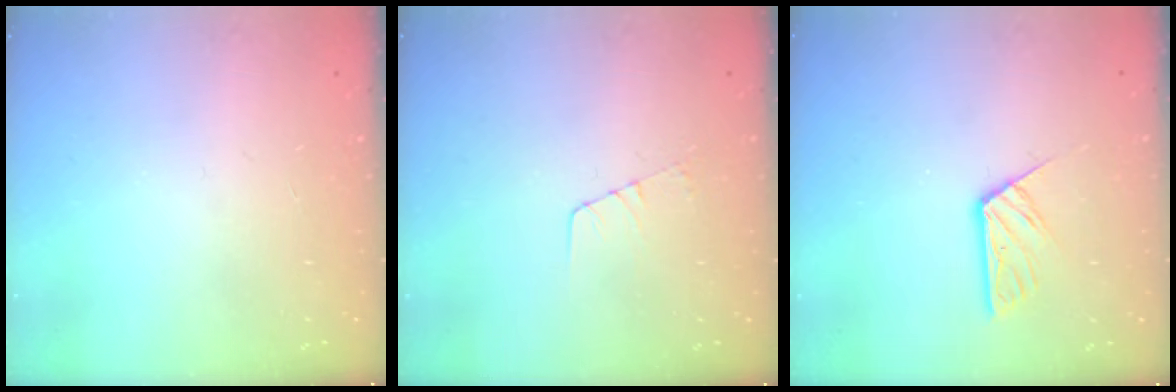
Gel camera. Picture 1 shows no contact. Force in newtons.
{"total": 3.7, "press": 3.7, "slide": 0.3}
{"total": 6.6, "press": 6.6, "slide": 0.4}